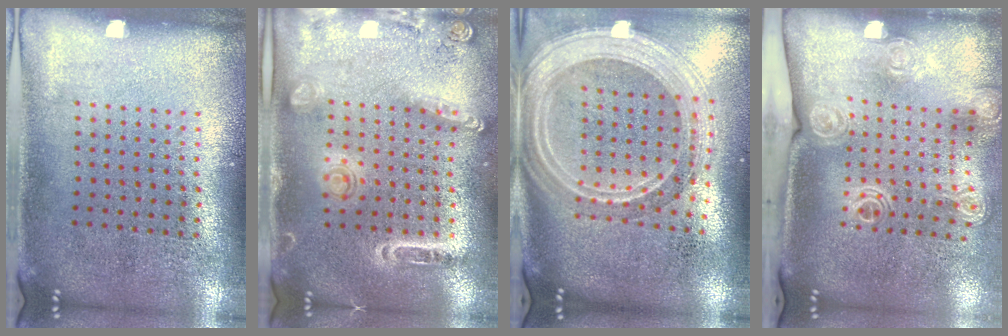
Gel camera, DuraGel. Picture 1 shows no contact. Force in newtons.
{"total": 1.6, "press": 1.5, "slide": 0.6}
{"total": 2.8, "press": 2.4, "slide": 1.6}
{"total": 2.0, "press": 1.6, "slide": 1.3}